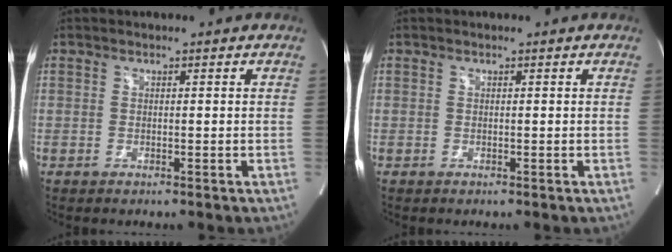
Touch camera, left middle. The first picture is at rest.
{"total": 0.0}